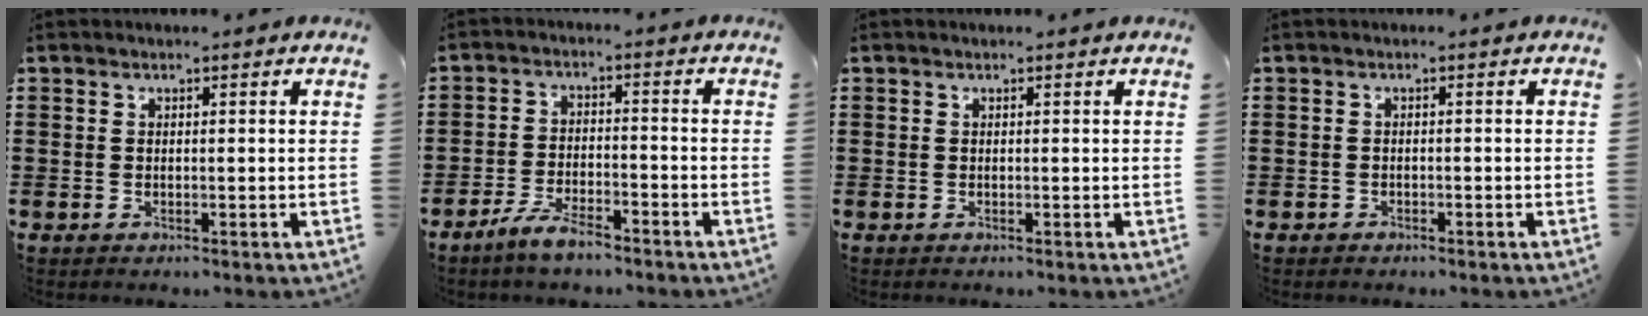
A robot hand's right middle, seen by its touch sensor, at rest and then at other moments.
{"total": 5.1, "force": [-4.3, 1.1, 2.5], "torque": [-0.059, -0.001, -0.084]}
{"total": 0.0}
{"total": 1.0, "force": [-0.8, 0.5, 0.0], "torque": [-0.001, 0.001, -0.019]}